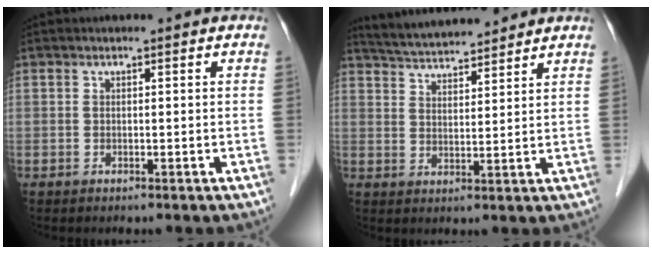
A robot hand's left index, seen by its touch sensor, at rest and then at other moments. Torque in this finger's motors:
{"motor_torque": [-0.03, -0.22, 0.21, 0.04]}